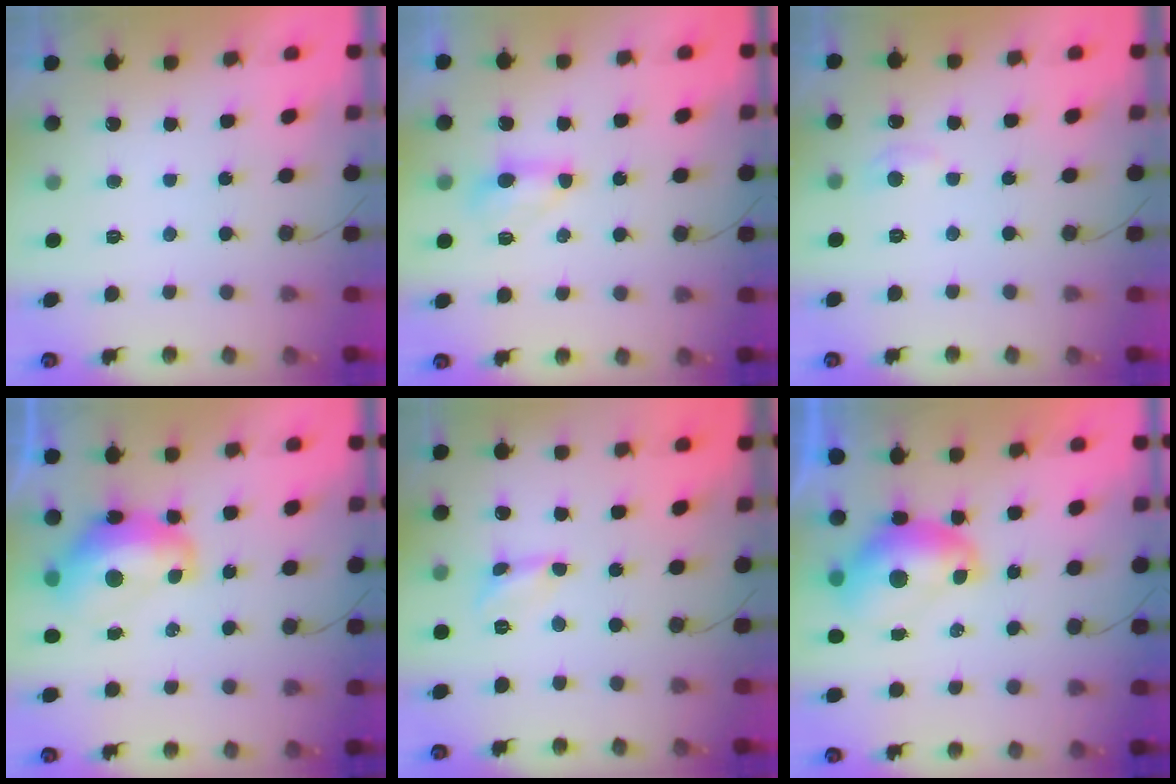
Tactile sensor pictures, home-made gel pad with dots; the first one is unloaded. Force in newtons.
{"total": 5.2, "press": 5.1, "slide": 0.6}
{"total": 5.8, "press": 5.8, "slide": 0.7}
{"total": 13.2, "press": 13.1, "slide": 1.5}
{"total": 2.3, "press": 2.3, "slide": 0.2}
{"total": 9.6, "press": 9.6, "slide": 1.0}